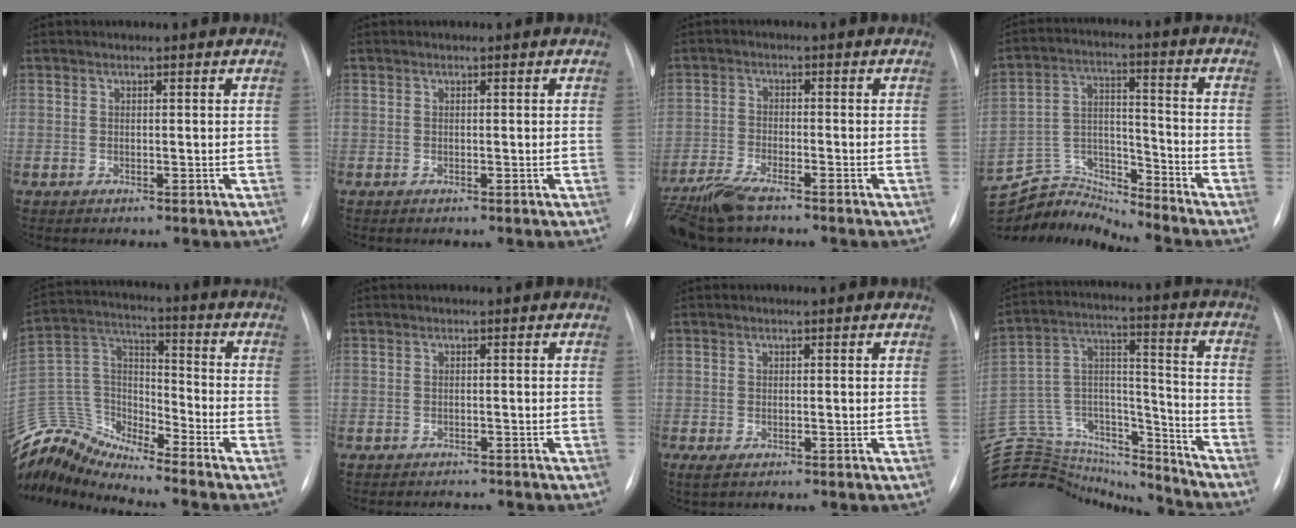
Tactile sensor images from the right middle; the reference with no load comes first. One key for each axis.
{"total": 0.0}
{"total": 7.4, "fx": -6.0, "fy": 1.2, "fz": 4.3, "tx": -0.090, "ty": -0.019, "tz": -0.113}
{"total": 11.9, "fx": -11.9, "fy": 0.2, "fz": -0.5, "tx": 0.005, "ty": 0.048, "tz": -0.223}
{"total": 13.3, "fx": -13.1, "fy": 0.3, "fz": 2.0, "tx": -0.046, "ty": 0.049, "tz": -0.259}
{"total": 3.5, "fx": -3.3, "fy": 0.7, "fz": 0.7, "tx": -0.004, "ty": -0.003, "tz": -0.044}
{"total": 2.3, "fx": -1.7, "fy": 0.5, "fz": 1.5, "tx": -0.021, "ty": -0.008, "tz": -0.021}
{"total": 29.3, "fx": -27.2, "fy": 7.4, "fz": 8.1, "tx": -0.211, "ty": 0.023, "tz": -0.426}